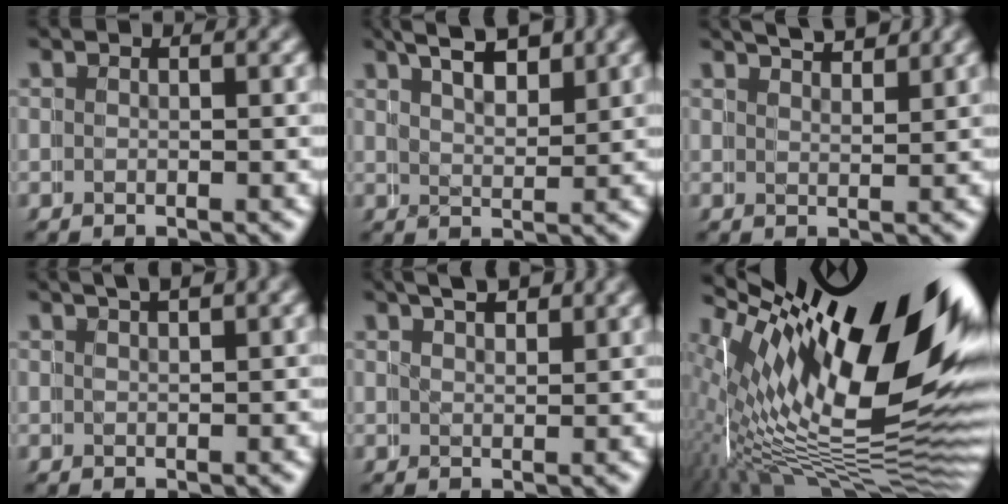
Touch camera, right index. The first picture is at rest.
{"total": 6.5, "force": [4.3, 3.4, 3.6], "torque": [-0.059, 0.008, 0.056]}
{"total": 4.1, "force": [3.8, 0.6, 1.4], "torque": [-0.018, 0.000, 0.060]}
{"total": 2.8, "force": [2.1, 0.7, 1.7], "torque": [-0.013, 0.014, 0.028]}
{"total": 3.5, "force": [3.0, 1.1, 1.4], "torque": [-0.016, -0.001, 0.044]}
{"total": 19.5, "force": [2.0, 10.1, 16.5], "torque": [-0.233, -0.028, 0.043]}